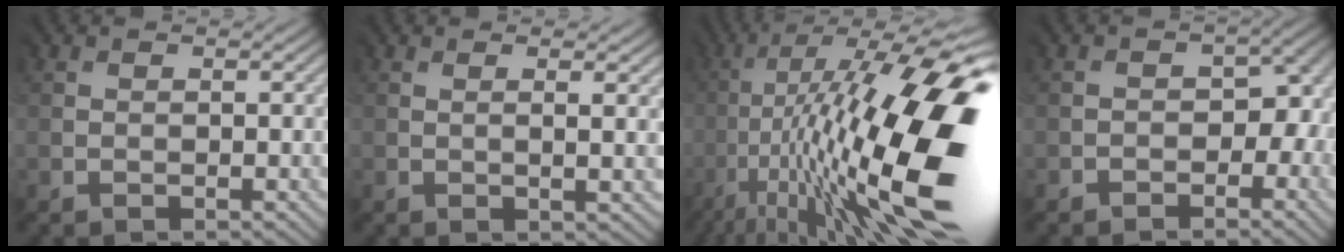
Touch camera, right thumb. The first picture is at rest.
{"total": 2.1, "force": [0.5, 0.3, 2.0], "torque": [-0.033, 0.004, 0.010]}
{"total": 19.4, "force": [-3.0, 5.3, 18.4], "torque": [-0.309, 0.019, -0.055]}
{"total": 4.1, "force": [-1.9, 2.8, 2.3], "torque": [-0.018, -0.004, -0.026]}